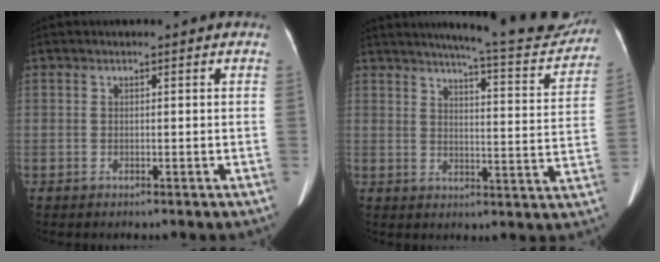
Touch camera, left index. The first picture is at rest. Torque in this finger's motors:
{"motor_torque": [0.04, -1.33, 0.23, 0.10]}